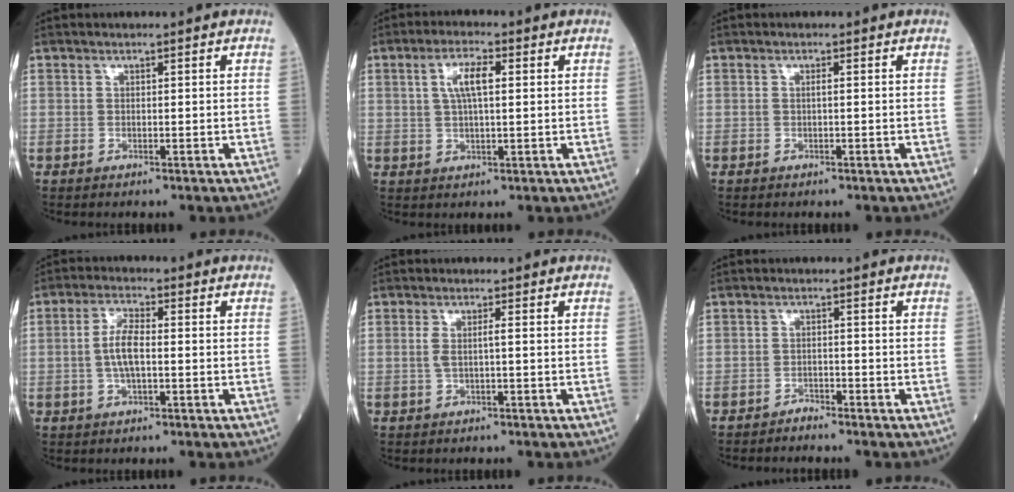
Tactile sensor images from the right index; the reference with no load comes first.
{"total": 5.2, "force": [1.4, 1.3, 4.8], "torque": [-0.096, 0.010, 0.027]}
{"total": 0.9, "force": [0.1, 0.2, 0.9], "torque": [-0.016, 0.002, 0.001]}
{"total": 4.8, "force": [-0.5, 1.4, 4.6], "torque": [-0.099, 0.007, -0.011]}
{"total": 2.0, "force": [0.0, 0.1, 2.0], "torque": [-0.042, 0.005, -0.001]}
{"total": 1.4, "force": [-1.4, 0.0, 0.0], "torque": [0.003, -0.001, -0.024]}